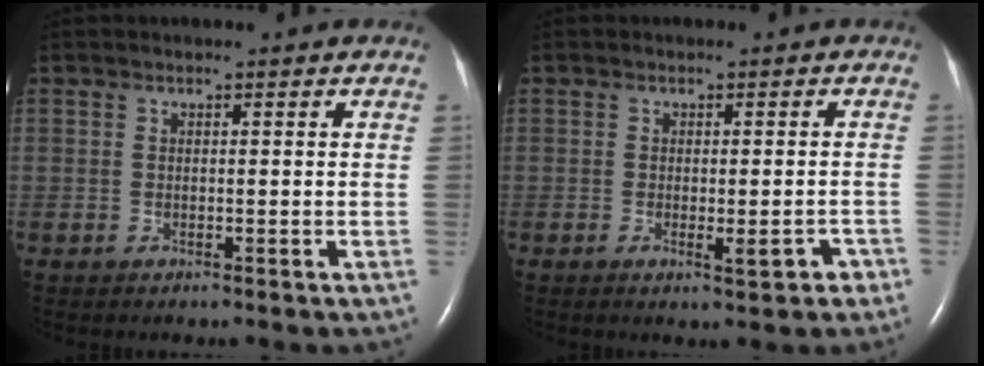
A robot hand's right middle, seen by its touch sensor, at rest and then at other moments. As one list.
[{"total": 3.3, "force": [-1.5, 0.9, 2.8], "torque": [-0.033, -0.001, -0.016]}]